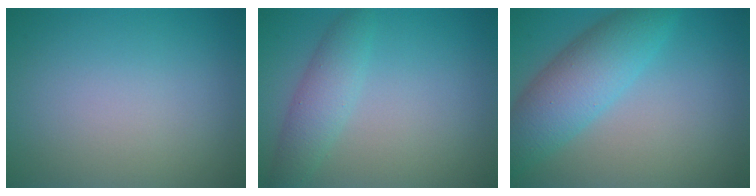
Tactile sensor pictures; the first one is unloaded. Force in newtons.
{"total": 2.9, "press": 2.9, "slide": 0.2}
{"total": 6.1, "press": 6.1, "slide": 0.2}